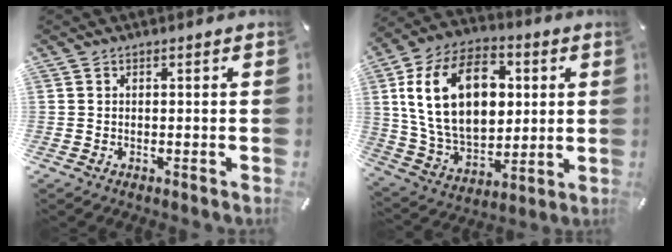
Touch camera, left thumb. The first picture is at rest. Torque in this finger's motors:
{"motor_torque": [2.50, 2.51, 1.79, -0.98, 0.76]}